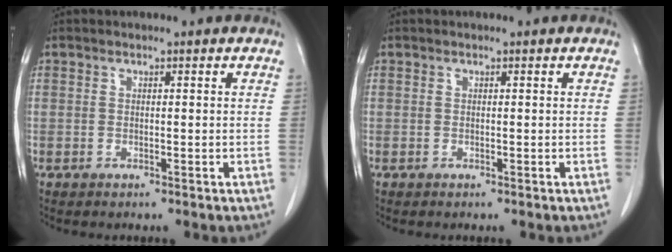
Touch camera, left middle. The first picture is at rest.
{"total": 0.0}